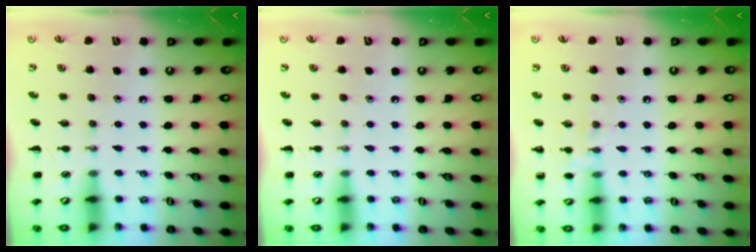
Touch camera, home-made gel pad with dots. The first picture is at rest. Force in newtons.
{"total": 0.0}
{"total": 6.9, "press": 6.7, "slide": 1.8}